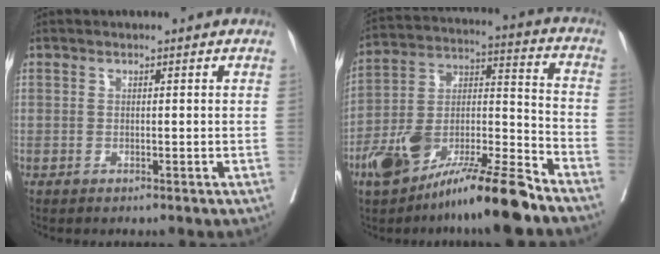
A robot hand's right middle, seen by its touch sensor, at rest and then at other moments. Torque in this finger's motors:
{"motor_torque": [1.42, -0.71, 0.58, 0.21]}